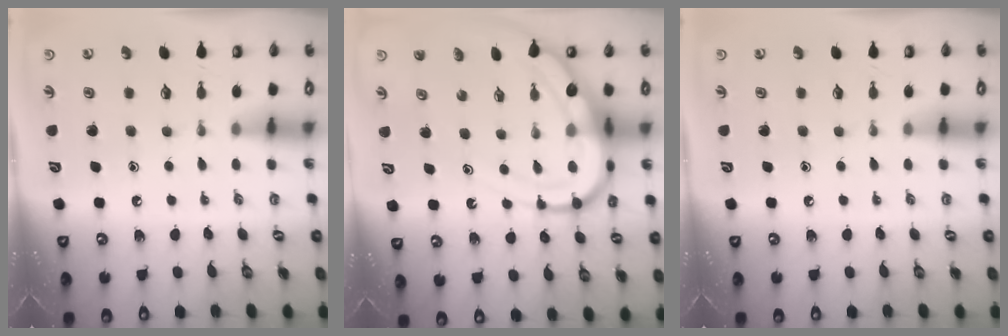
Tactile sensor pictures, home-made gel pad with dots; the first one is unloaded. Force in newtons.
{"total": 15.7, "press": 15.6, "slide": 1.5}
{"total": 0.0}